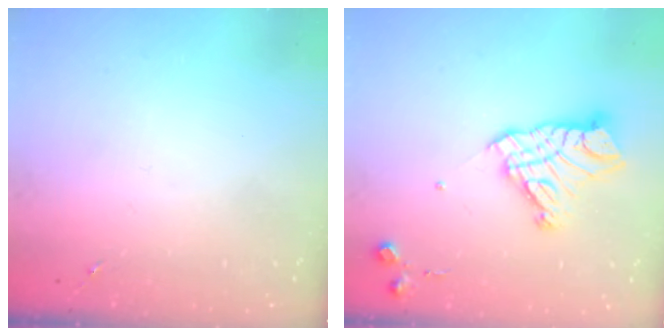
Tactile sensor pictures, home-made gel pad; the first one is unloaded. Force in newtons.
{"total": 14.5, "press": 14.5, "slide": 1.3}